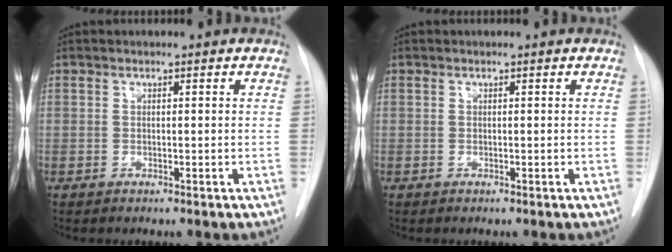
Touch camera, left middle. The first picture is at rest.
{"total": 0.0}